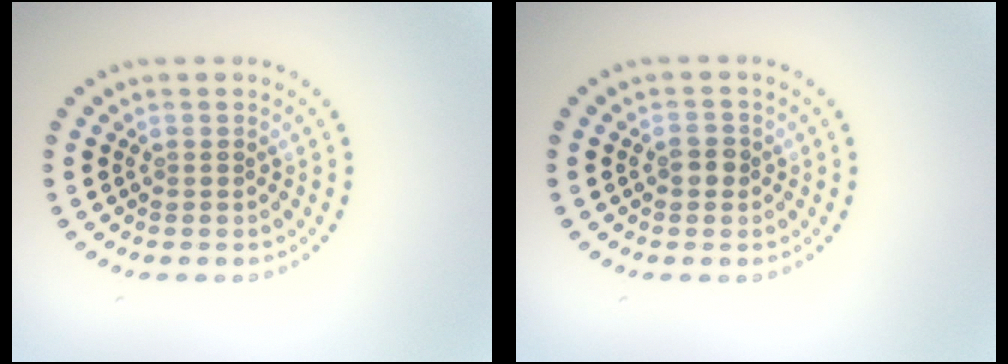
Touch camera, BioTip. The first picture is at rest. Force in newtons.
{"total": 1.3, "press": 1.3, "slide": 0.3}